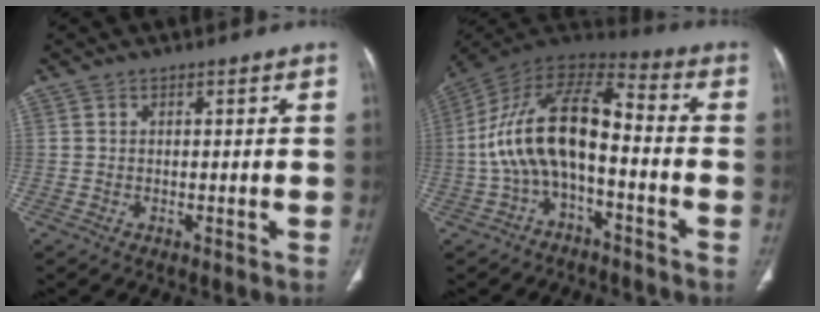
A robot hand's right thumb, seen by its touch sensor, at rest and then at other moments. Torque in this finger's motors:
{"motor_torque": [2.28, 2.27, 1.50, -1.27, 0.38]}